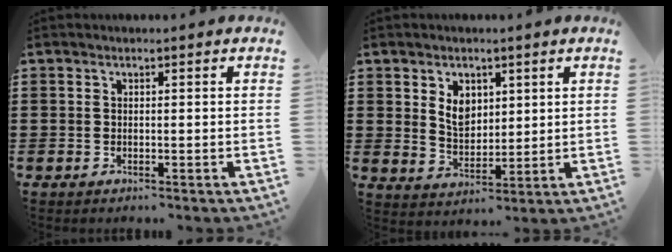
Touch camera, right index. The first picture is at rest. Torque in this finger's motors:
{"motor_torque": [0.17, 0.02, 0.21, 0.12]}